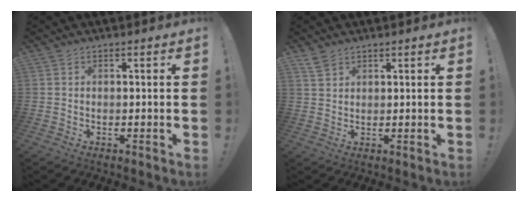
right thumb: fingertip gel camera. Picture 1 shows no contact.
{"total": 2.8, "force": [2.3, 1.2, 1.1], "torque": [-0.016, -0.014, 0.044]}